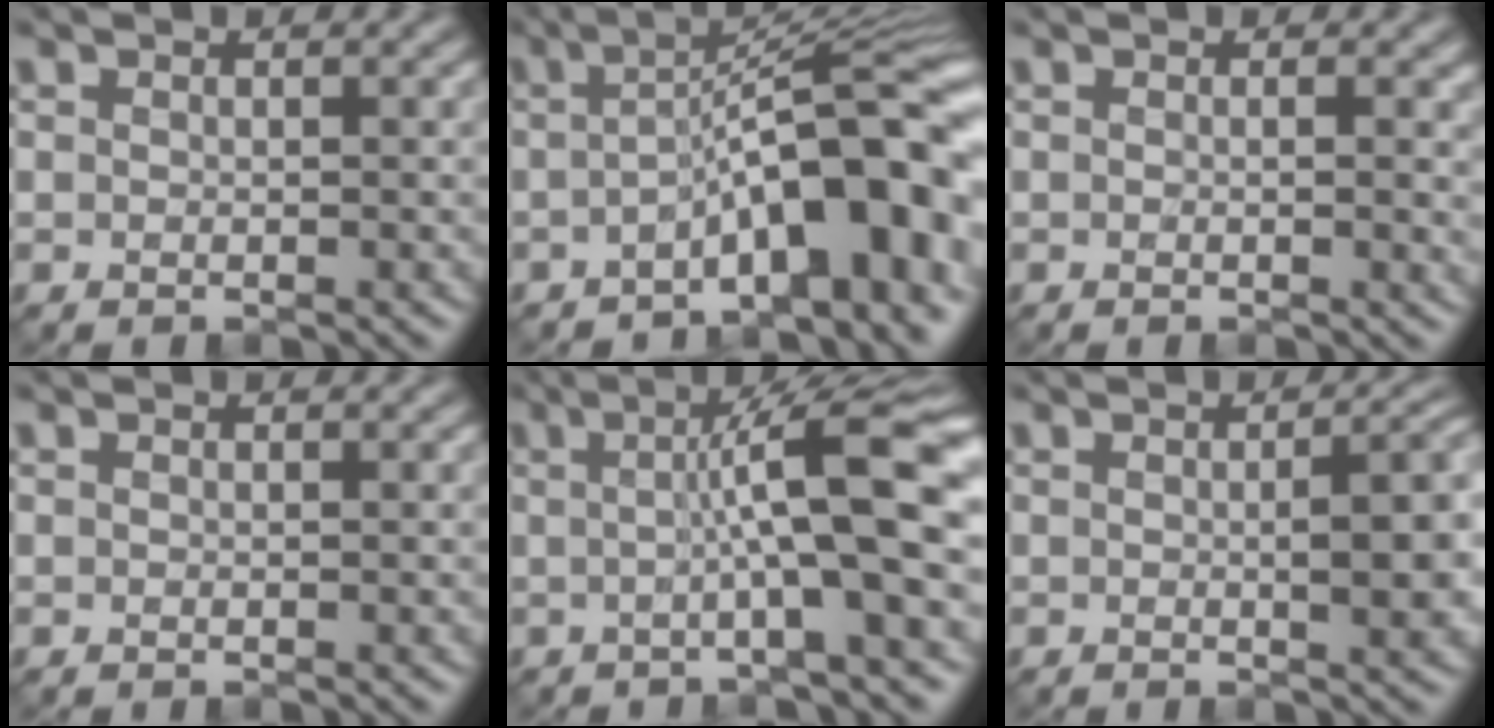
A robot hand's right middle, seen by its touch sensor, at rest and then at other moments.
{"total": 10.5, "force": [-3.0, 2.8, 9.6], "torque": [-0.121, 0.014, -0.051]}
{"total": 1.7, "force": [0.2, 0.6, 1.6], "torque": [-0.017, -0.003, 0.003]}
{"total": 0.0}
{"total": 9.5, "force": [0.6, 1.6, 9.4], "torque": [-0.125, 0.009, -0.001]}
{"total": 5.0, "force": [-0.1, 1.6, 4.7], "torque": [-0.061, -0.003, 0.003]}